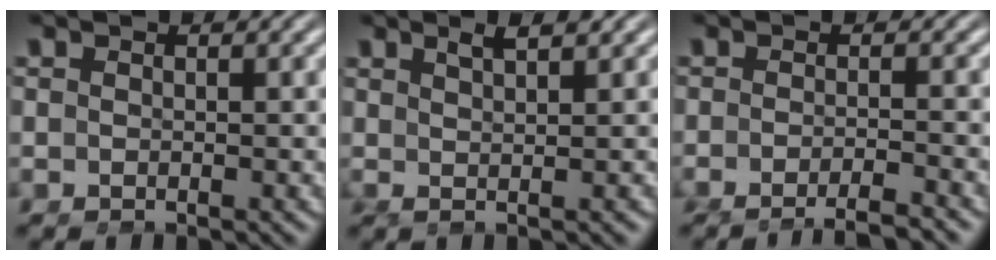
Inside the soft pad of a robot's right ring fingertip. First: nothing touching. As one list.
[{"total": 2.4, "force": [1.3, -1.1, 1.6], "torque": [-0.018, 0.011, 0.026]}, {"total": 5.3, "force": [-5.1, 0.4, 1.4], "torque": [-0.010, 0.003, -0.089]}]